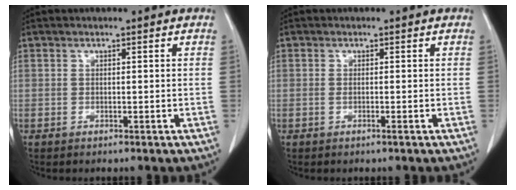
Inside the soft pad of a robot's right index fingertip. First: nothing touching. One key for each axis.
{"total": 0.9, "fx": -0.3, "fy": -0.2, "fz": 0.8, "tx": -0.017, "ty": -0.002, "tz": -0.004}